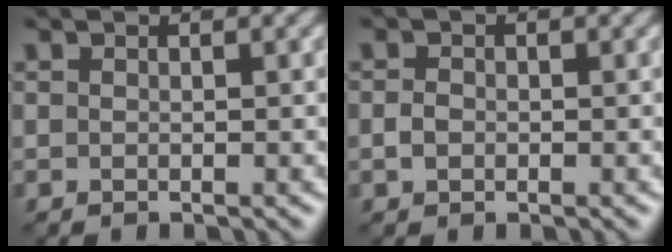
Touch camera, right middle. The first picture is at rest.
{"total": 1.3, "force": [-0.4, 1.0, 0.7], "torque": [-0.017, -0.001, -0.011]}